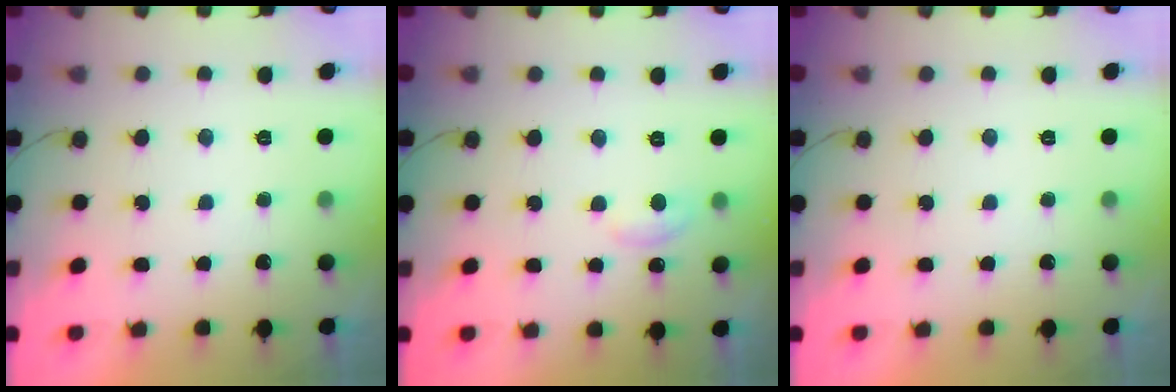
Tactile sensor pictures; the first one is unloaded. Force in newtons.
{"total": 6.3, "press": 6.3, "slide": 0.5}
{"total": 0.0}